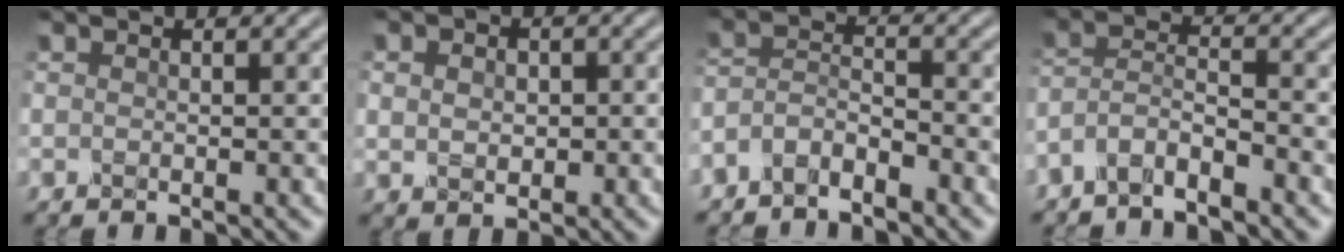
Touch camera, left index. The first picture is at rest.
{"total": 2.4, "force": [0.2, 1.9, 1.5], "torque": [-0.029, 0.004, 0.005]}
{"total": 2.8, "force": [-2.3, 0.9, 1.4], "torque": [-0.032, 0.005, -0.054]}
{"total": 3.2, "force": [-2.5, 0.7, 1.7], "torque": [-0.036, 0.004, -0.061]}